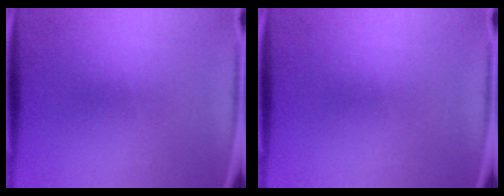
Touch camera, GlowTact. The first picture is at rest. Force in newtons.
{"total": 0.0}